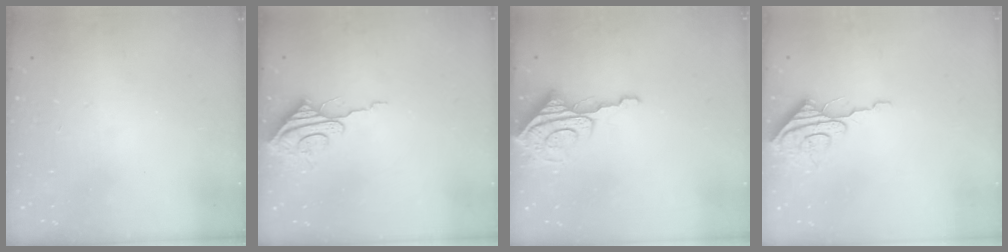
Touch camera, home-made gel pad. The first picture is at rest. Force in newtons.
{"total": 8.1, "press": 8.1, "slide": 0.5}
{"total": 10.3, "press": 10.2, "slide": 1.1}
{"total": 8.7, "press": 8.7, "slide": 0.2}